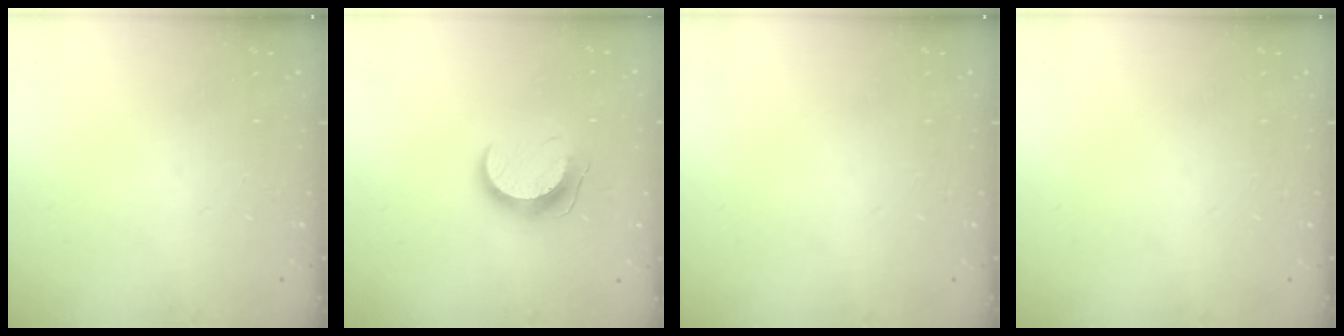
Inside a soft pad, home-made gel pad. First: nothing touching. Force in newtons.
{"total": 9.7, "press": 9.7, "slide": 0.2}
{"total": 0.0}
{"total": 0.0}